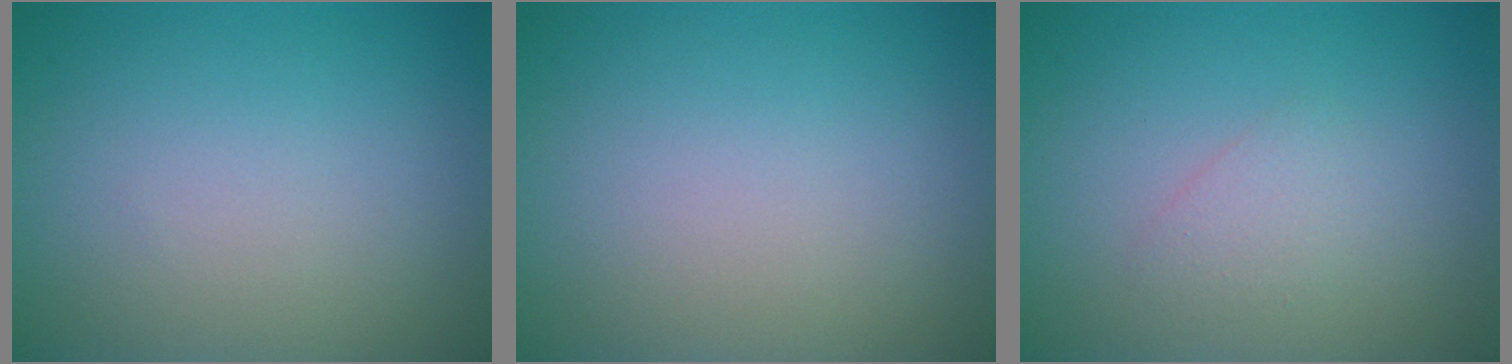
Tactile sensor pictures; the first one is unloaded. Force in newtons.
{"total": 0.0}
{"total": 1.4, "press": 1.4, "slide": 0.2}